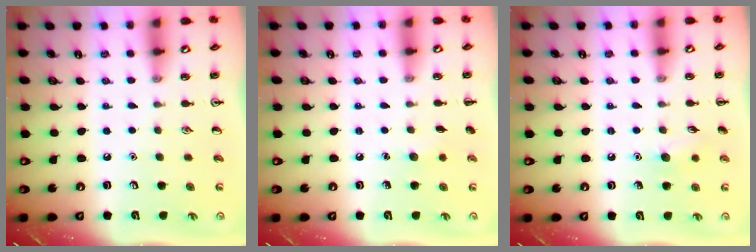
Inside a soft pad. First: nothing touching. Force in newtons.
{"total": 4.3, "press": 4.2, "slide": 1.1}
{"total": 7.0, "press": 6.8, "slide": 1.6}